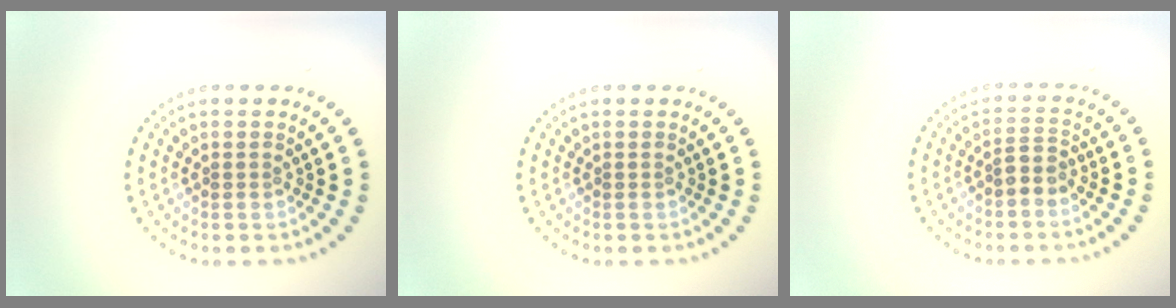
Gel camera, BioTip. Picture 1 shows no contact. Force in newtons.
{"total": 0.0}
{"total": 1.7, "press": 1.5, "slide": 0.8}